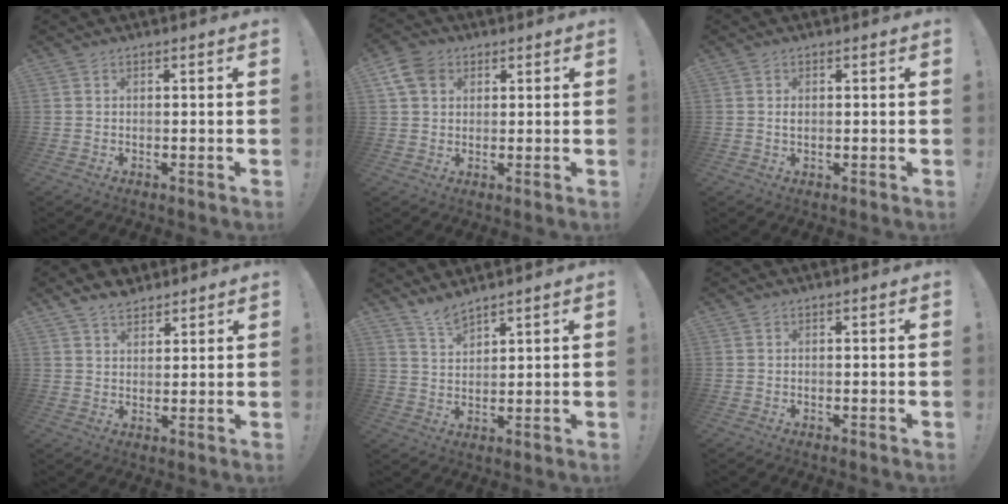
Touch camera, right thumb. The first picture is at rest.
{"total": 7.8, "force": [3.3, 5.8, 4.1], "torque": [-0.071, -0.006, 0.066]}
{"total": 1.0, "force": [0.1, 0.7, 0.7], "torque": [-0.016, 0.004, 0.001]}
{"total": 5.5, "force": [4.4, 2.9, 1.6], "torque": [-0.022, -0.024, 0.082]}
{"total": 5.1, "force": [4.6, 0.8, 1.8], "torque": [-0.032, -0.033, 0.083]}
{"total": 0.0}